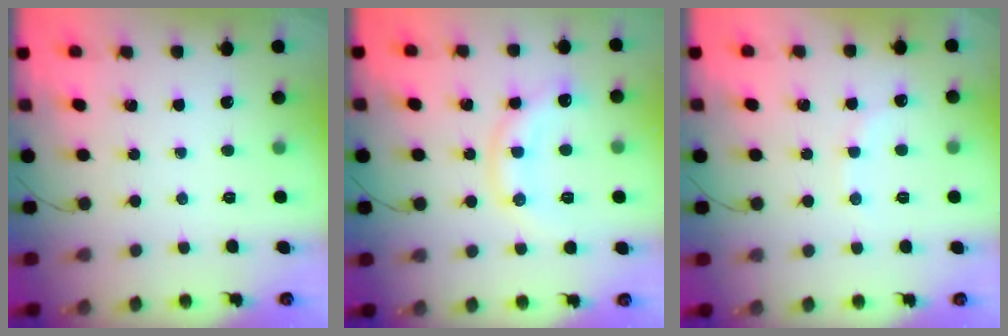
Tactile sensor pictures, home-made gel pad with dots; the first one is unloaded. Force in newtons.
{"total": 11.0, "press": 11.0, "slide": 0.6}
{"total": 5.6, "press": 5.4, "slide": 1.4}